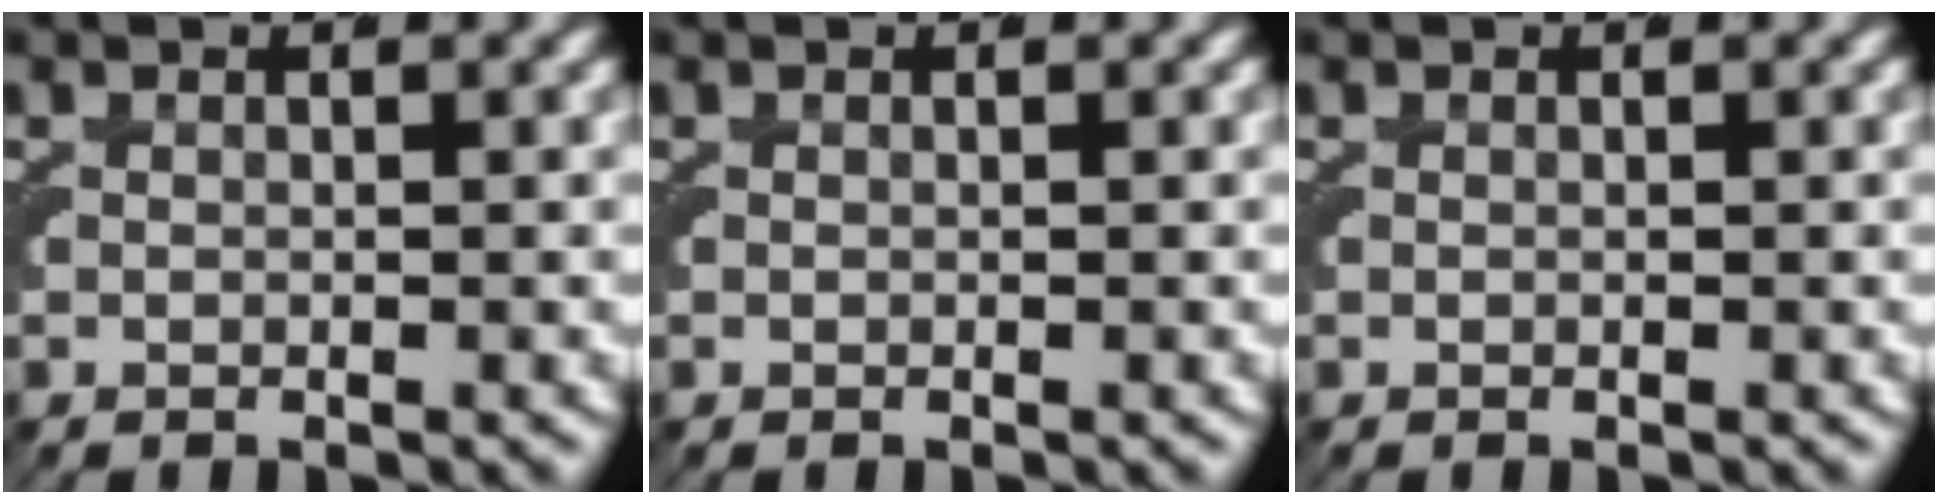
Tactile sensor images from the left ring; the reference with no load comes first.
{"total": 0.0}
{"total": 0.0}